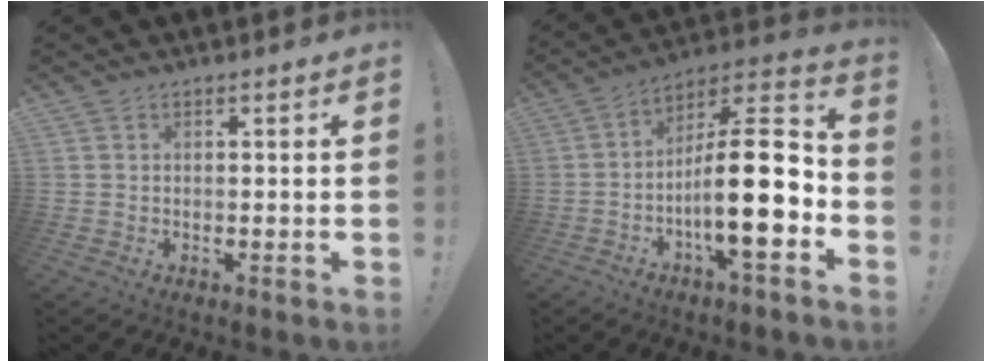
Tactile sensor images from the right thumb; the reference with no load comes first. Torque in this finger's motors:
{"motor_torque": [2.36, 2.64, 1.55, -1.22, 0.55]}